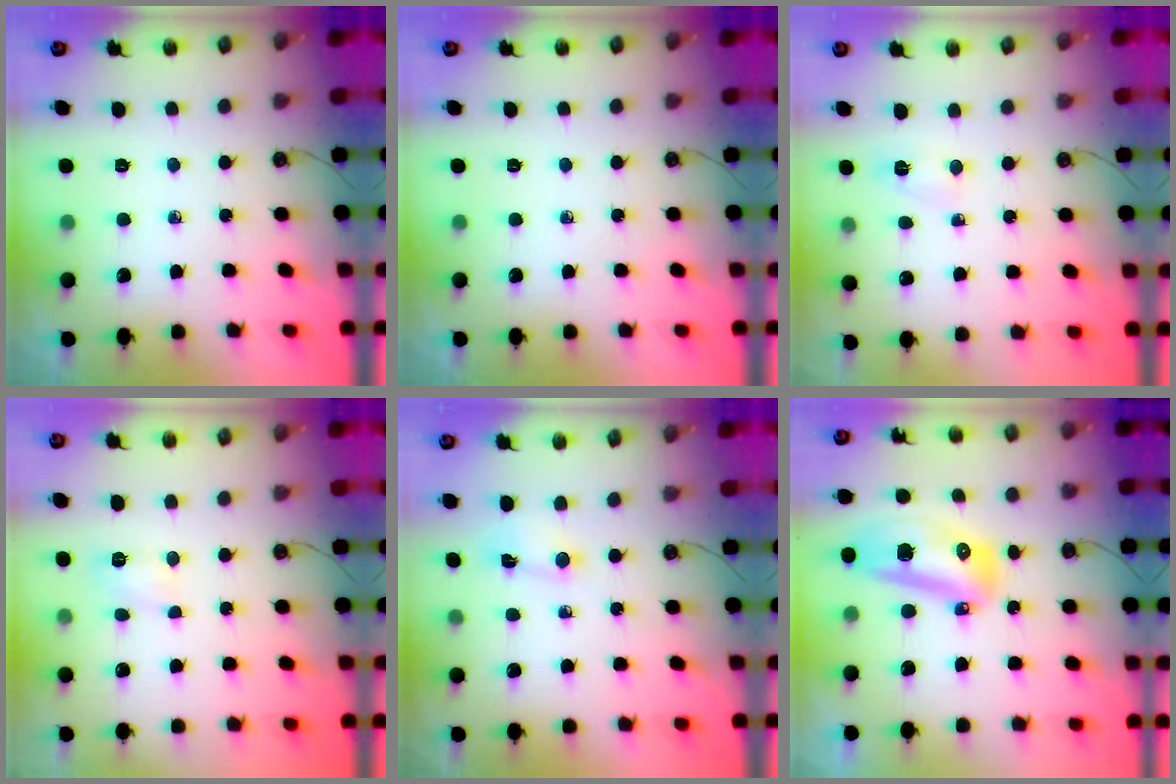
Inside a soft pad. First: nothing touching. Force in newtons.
{"total": 0.0}
{"total": 2.9, "press": 2.7, "slide": 1.2}
{"total": 3.8, "press": 3.8, "slide": 0.3}
{"total": 2.7, "press": 2.7, "slide": 0.4}
{"total": 13.5, "press": 13.4, "slide": 1.6}